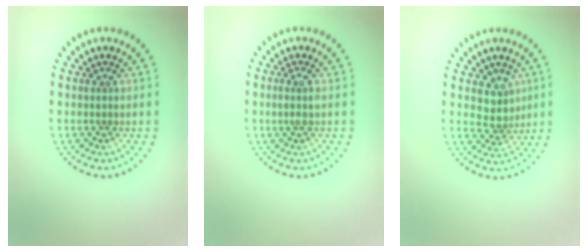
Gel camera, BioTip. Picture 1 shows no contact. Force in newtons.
{"total": 1.1, "press": 0.9, "slide": 0.6}
{"total": 2.5, "press": 2.0, "slide": 1.4}